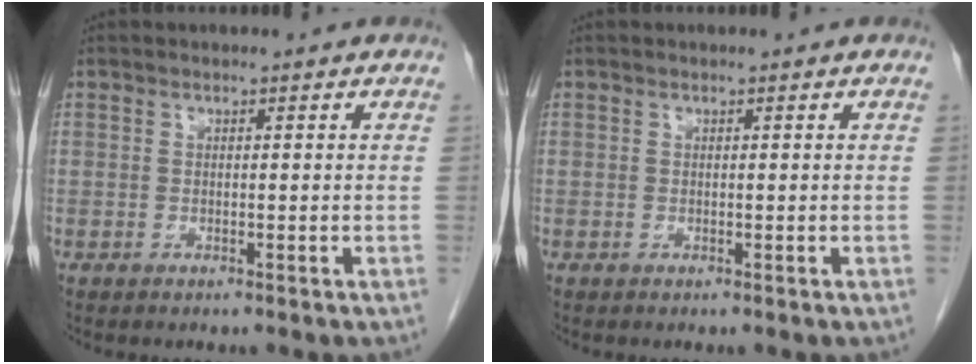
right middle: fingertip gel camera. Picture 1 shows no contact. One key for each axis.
{"total": 0.0}